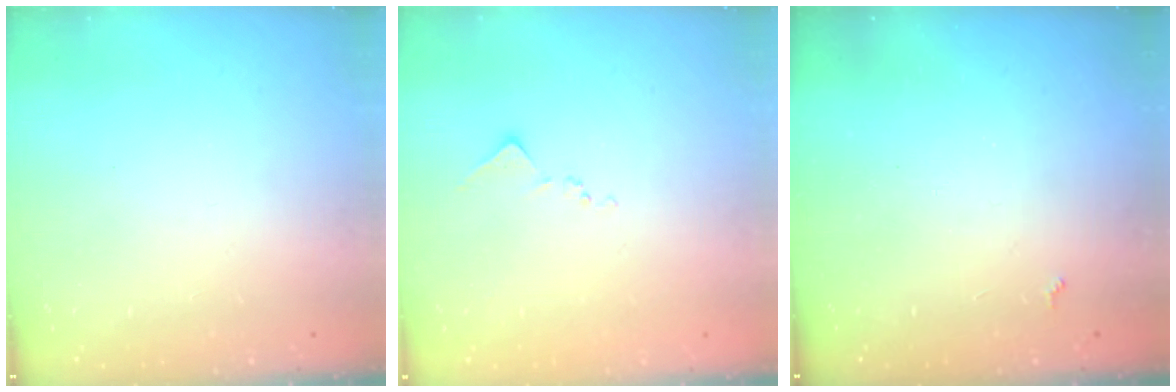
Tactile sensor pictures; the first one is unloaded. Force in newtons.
{"total": 7.7, "press": 7.7, "slide": 0.6}
{"total": 2.3, "press": 2.2, "slide": 0.4}